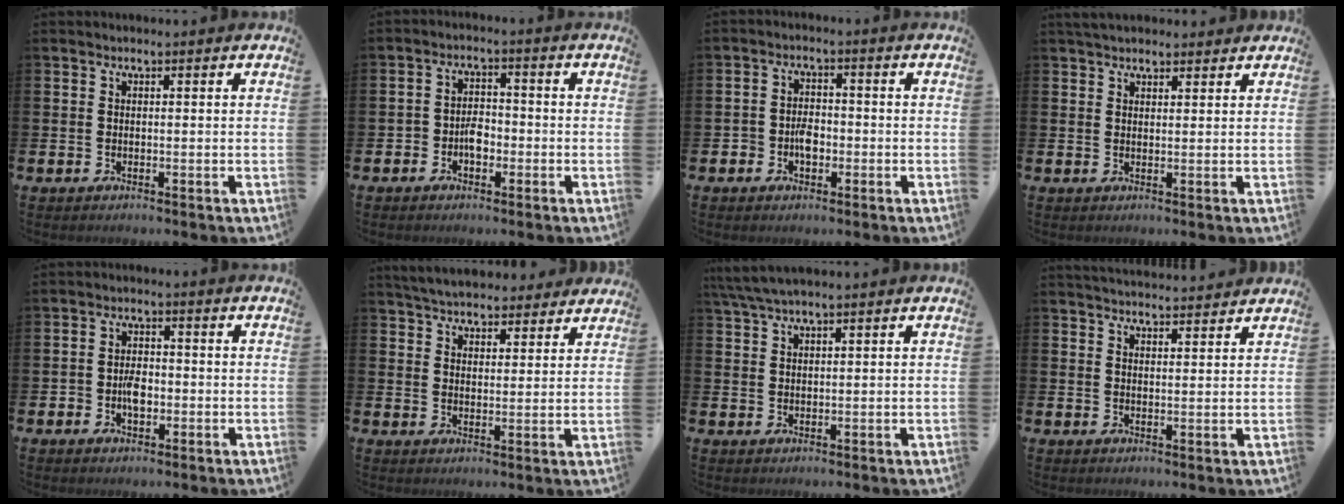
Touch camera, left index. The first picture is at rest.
{"total": 2.9, "force": [-1.2, 2.2, 1.5], "torque": [-0.023, 0.005, -0.029]}
{"total": 2.9, "force": [-0.9, 2.1, 1.8], "torque": [-0.019, -0.002, -0.022]}
{"total": 3.0, "force": [2.8, 0.8, 0.6], "torque": [-0.006, -0.009, 0.050]}
{"total": 3.1, "force": [-0.7, 2.0, 2.3], "torque": [-0.028, -0.003, -0.018]}
{"total": 5.4, "force": [5.3, 1.3, 0.5], "torque": [-0.025, -0.028, 0.094]}
{"total": 3.4, "force": [2.8, 0.4, 1.9], "torque": [-0.046, 0.000, 0.051]}
{"total": 3.3, "force": [3.3, 0.1, 0.0], "torque": [-0.005, -0.020, 0.061]}